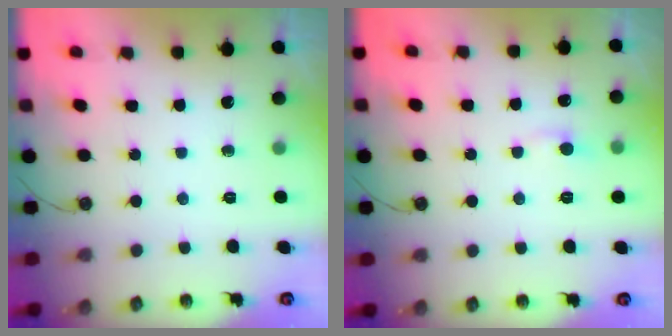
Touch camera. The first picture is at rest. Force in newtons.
{"total": 1.0, "press": 0.9, "slide": 0.4}